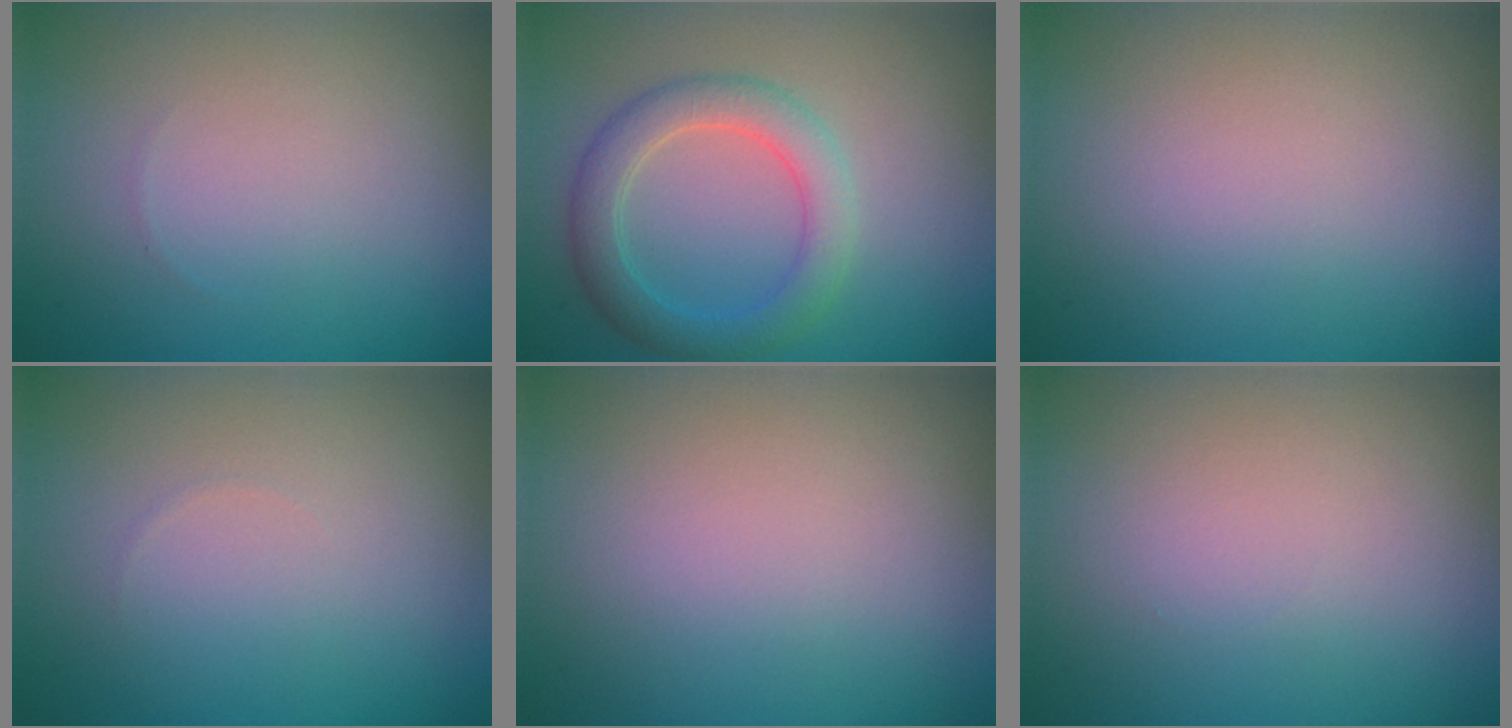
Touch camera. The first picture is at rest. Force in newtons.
{"total": 3.9, "press": 3.9, "slide": 0.3}
{"total": 0.0}
{"total": 0.0}
{"total": 0.0}
{"total": 0.0}